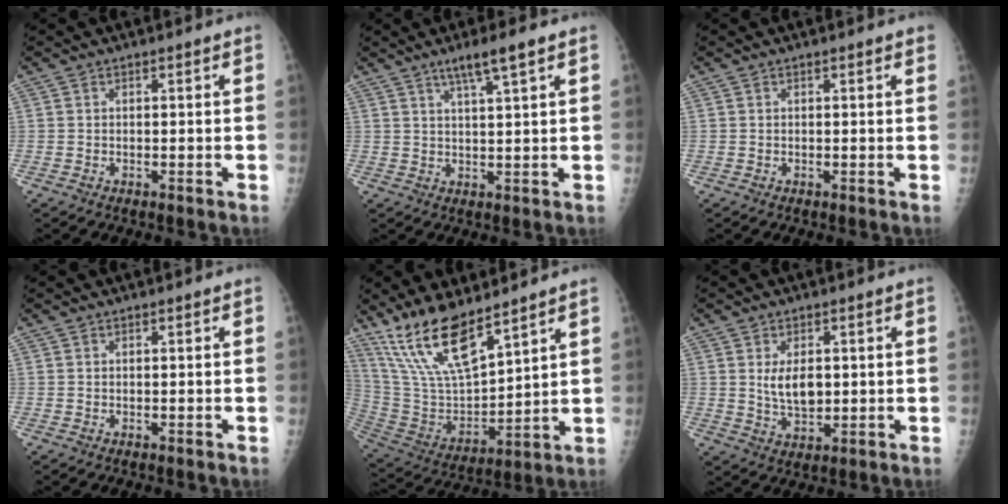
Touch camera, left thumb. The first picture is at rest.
{"total": 5.4, "force": [3.4, 0.0, 4.2], "torque": [-0.077, -0.011, 0.062]}
{"total": 0.8, "force": [0.5, 0.1, 0.6], "torque": [-0.006, 0.002, 0.004]}
{"total": 0.0}
{"total": 16.5, "force": [12.1, 4.9, 10.1], "torque": [-0.176, -0.058, 0.250]}
{"total": 5.9, "force": [1.0, 3.5, 4.6], "torque": [-0.065, -0.012, 0.024]}